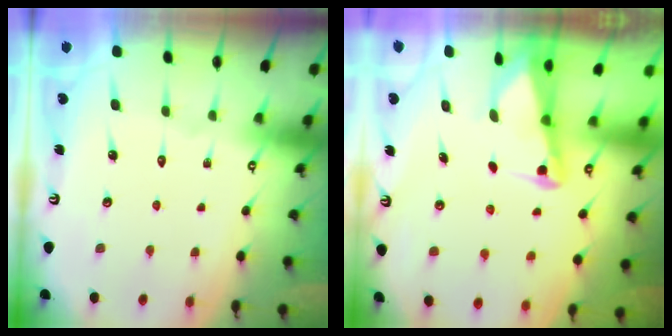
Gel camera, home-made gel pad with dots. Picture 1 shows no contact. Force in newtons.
{"total": 2.6, "press": 2.5, "slide": 0.6}